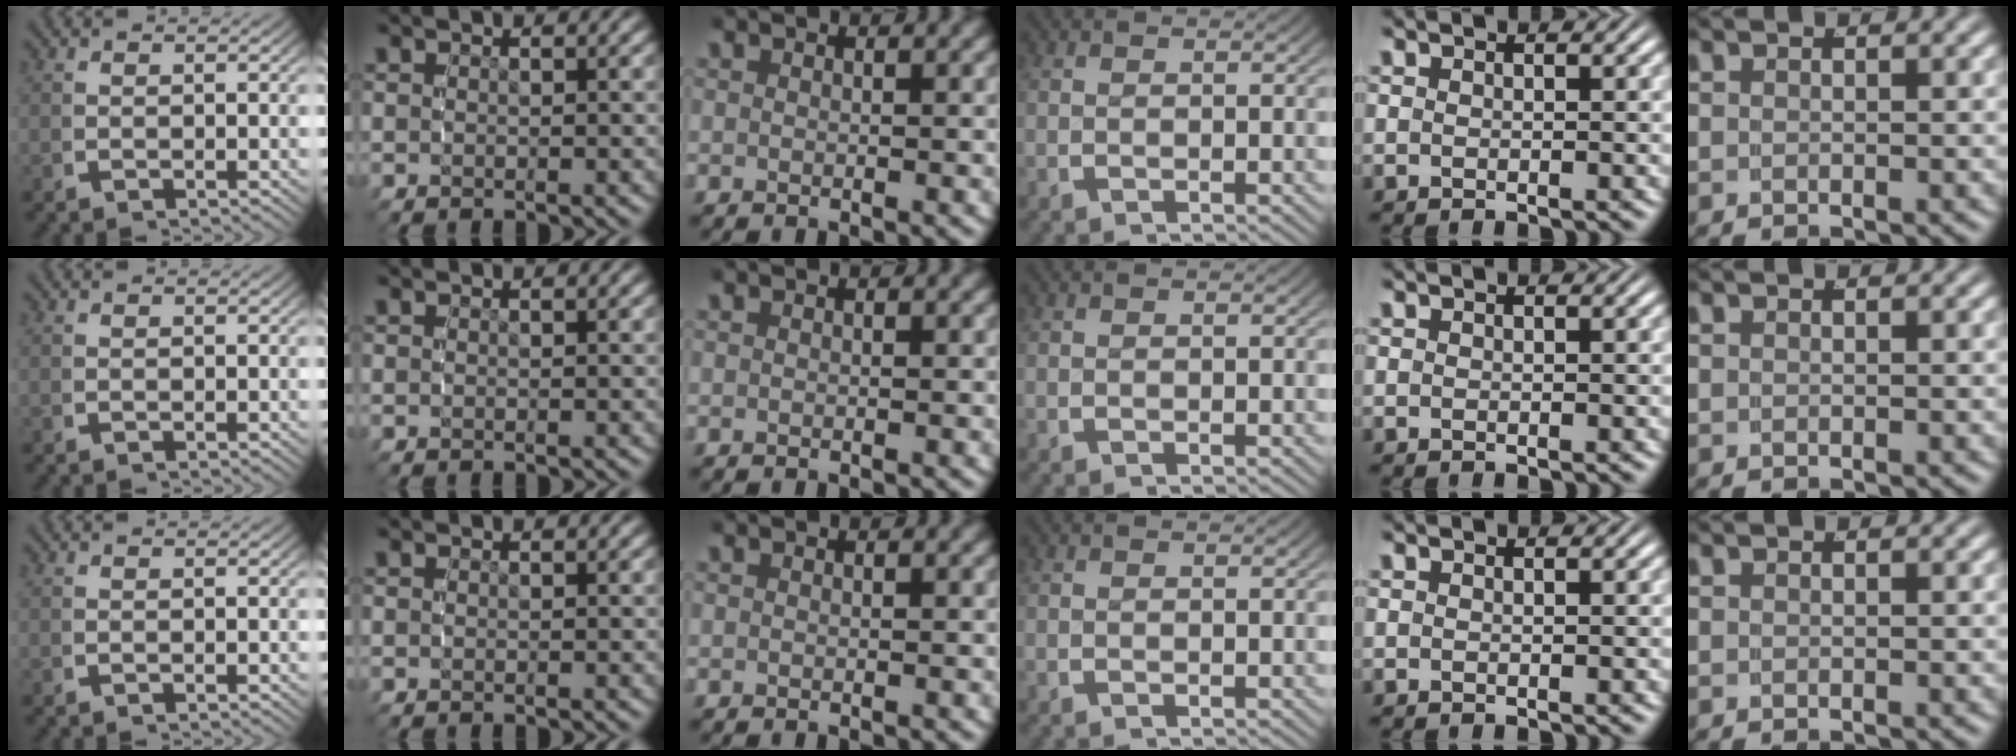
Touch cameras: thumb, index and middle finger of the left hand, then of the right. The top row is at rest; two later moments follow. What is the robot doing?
{"motion": "grasp_and_lifting", "object": "small bumper sticker"}